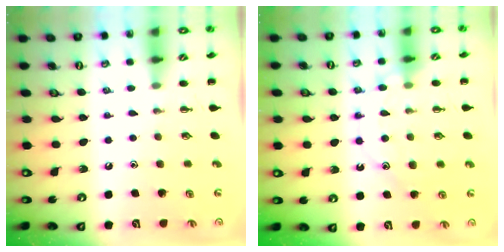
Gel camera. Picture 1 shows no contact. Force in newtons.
{"total": 12.0, "press": 12.0, "slide": 0.9}